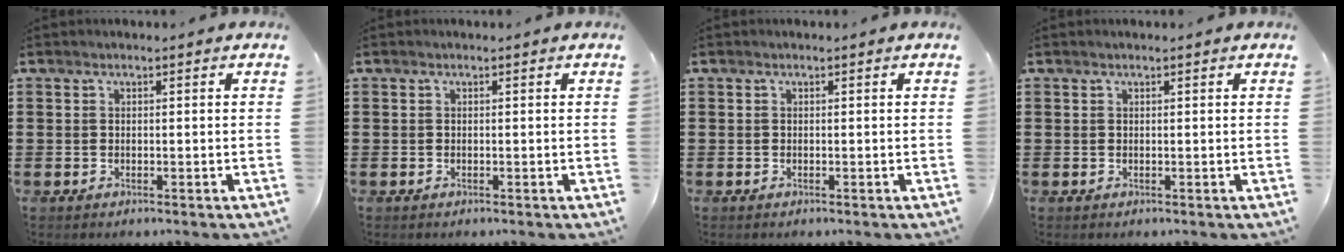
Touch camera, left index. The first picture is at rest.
{"total": 0.0}
{"total": 0.0}
{"total": 0.0}